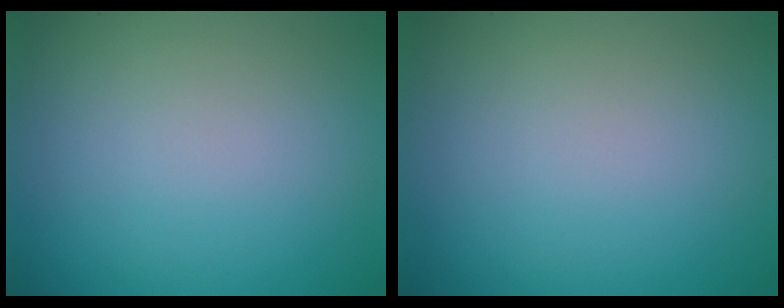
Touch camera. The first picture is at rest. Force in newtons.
{"total": 0.0}